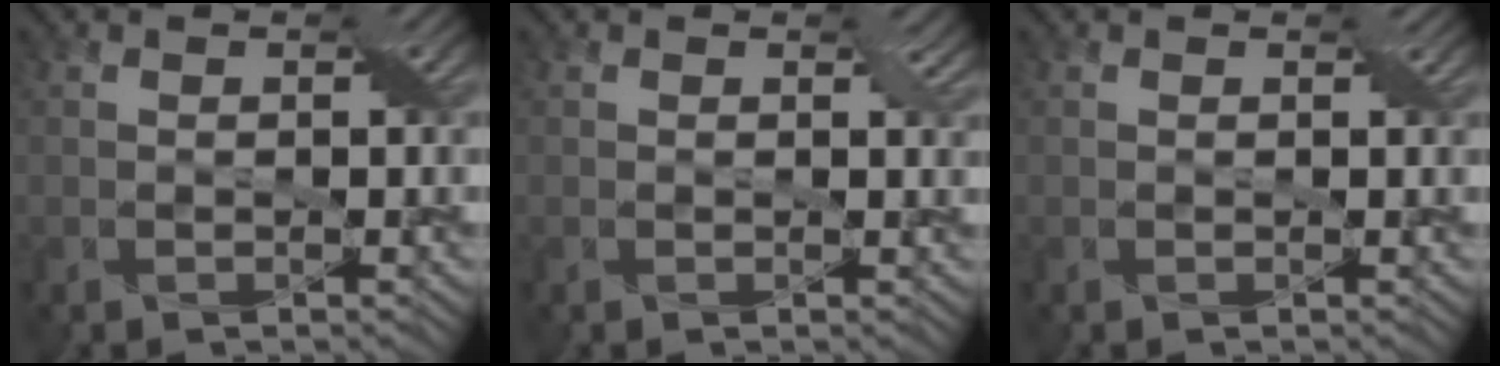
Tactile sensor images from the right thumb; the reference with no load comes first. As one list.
[{"total": 0.9, "force": [0.6, 0.3, 0.6], "torque": [-0.010, -0.004, 0.011]}, {"total": 0.0}]